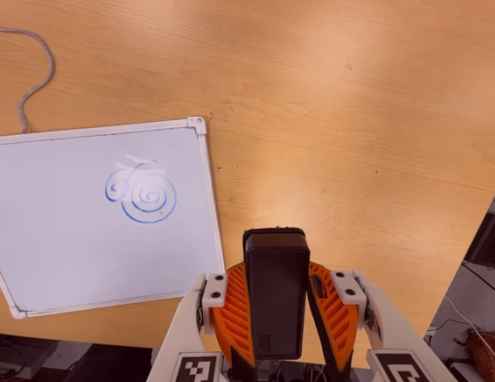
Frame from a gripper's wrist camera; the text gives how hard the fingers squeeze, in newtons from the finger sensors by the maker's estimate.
{"total": 7.8, "left": 6.4, "right": 9.3}